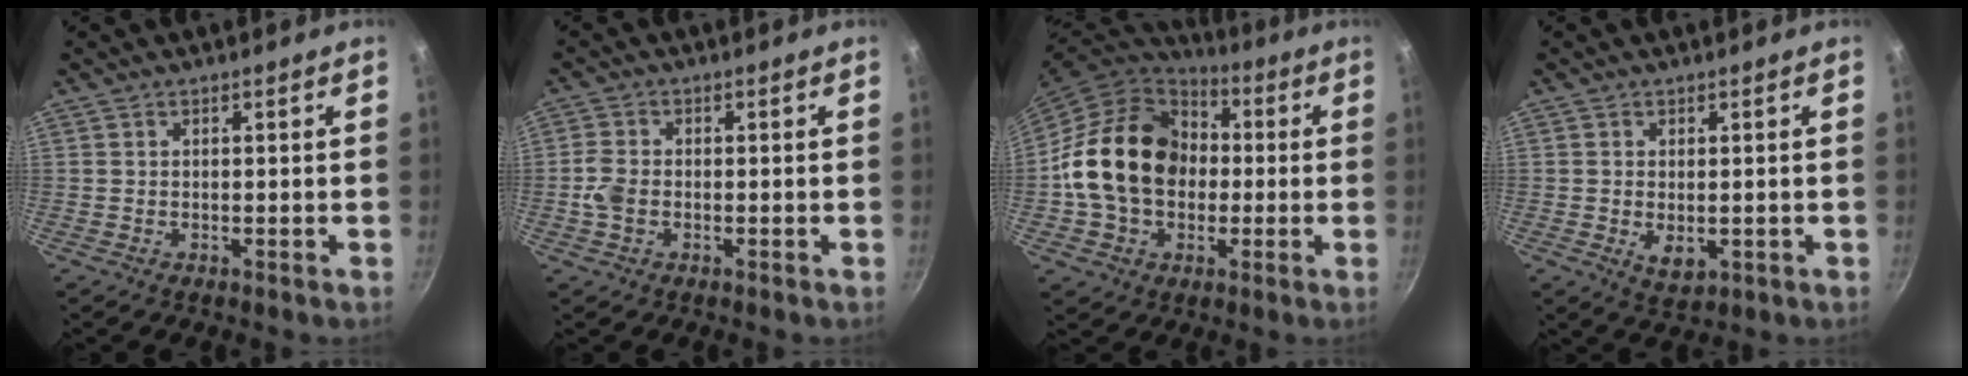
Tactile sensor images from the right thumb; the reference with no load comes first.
{"total": 3.9, "force": [-0.9, 2.7, 2.7], "torque": [-0.060, 0.010, -0.022]}
{"total": 20.7, "force": [0.2, 16.0, 13.1], "torque": [-0.207, 0.040, -0.002]}
{"total": 4.3, "force": [-0.6, 2.7, 3.2], "torque": [-0.052, -0.013, -0.001]}